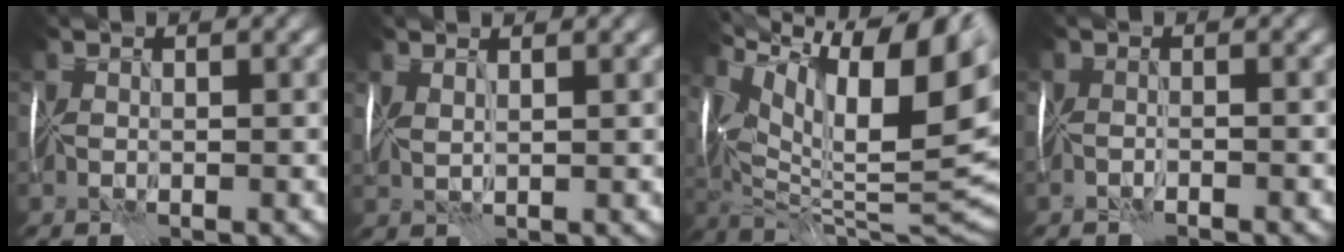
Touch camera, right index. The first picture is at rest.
{"total": 1.3, "force": [0.8, -0.1, 1.0], "torque": [-0.025, 0.005, 0.015]}
{"total": 15.8, "force": [6.4, 5.0, 13.6], "torque": [-0.228, 0.026, 0.133]}
{"total": 1.8, "force": [-1.7, -0.6, 0.0], "torque": [-0.001, -0.002, -0.029]}